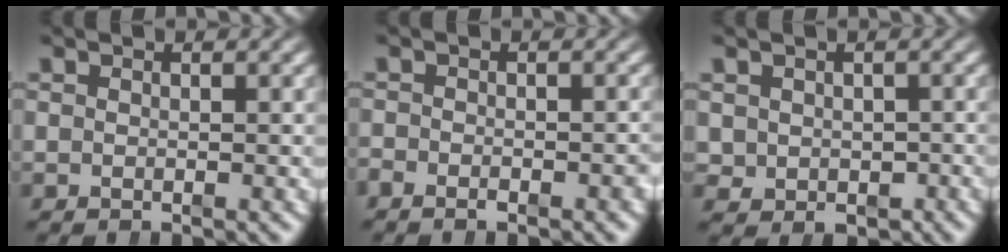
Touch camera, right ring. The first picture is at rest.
{"total": 1.5, "force": [-1.4, 0.3, 0.5], "torque": [-0.001, -0.001, -0.026]}
{"total": 2.4, "force": [-0.6, 2.0, 1.2], "torque": [-0.022, -0.019, 0.006]}